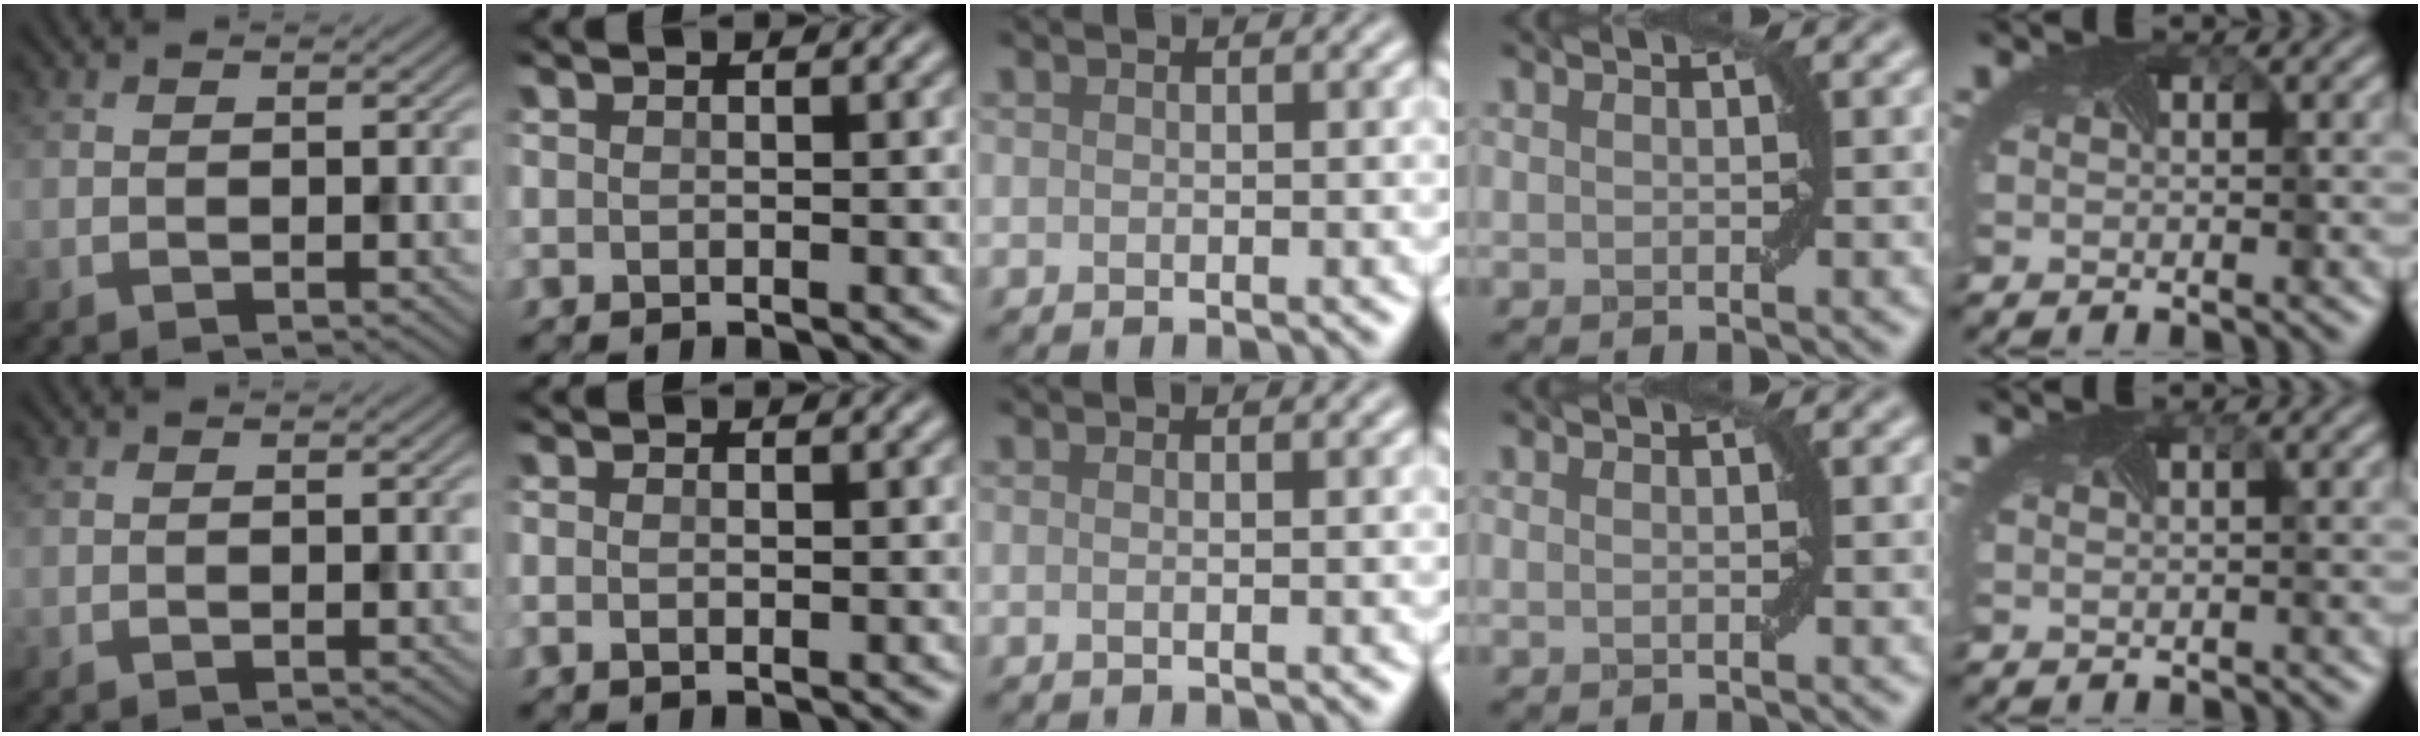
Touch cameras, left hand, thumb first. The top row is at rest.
{"index": {"total": 0.6, "force": [0.0, 0.4, 0.5], "torque": [-0.012, 0.002, -0.002]}, "middle": {"total": 0.5, "force": [0.0, 0.0, 0.5], "torque": [-0.007, -0.002, -0.001]}, "little": {"total": 1.0, "force": [0.6, 0.3, 0.7], "torque": [-0.013, 0.010, 0.011]}}